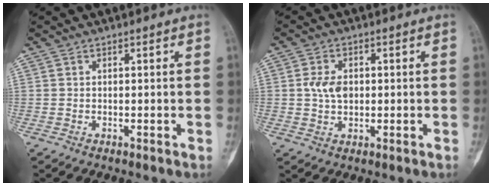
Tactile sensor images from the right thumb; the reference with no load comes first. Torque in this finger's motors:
{"motor_torque": [0.45, 0.80, 0.70, -0.23, 0.20]}